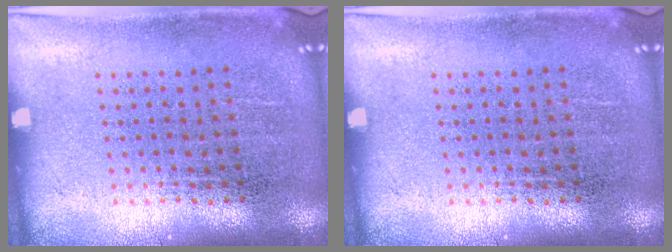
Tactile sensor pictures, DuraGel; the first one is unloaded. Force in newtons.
{"total": 0.0}